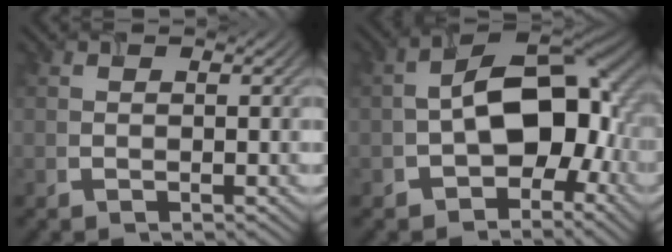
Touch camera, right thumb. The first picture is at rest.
{"total": 12.3, "force": [-1.9, 7.9, 9.3], "torque": [-0.131, 0.005, -0.039]}